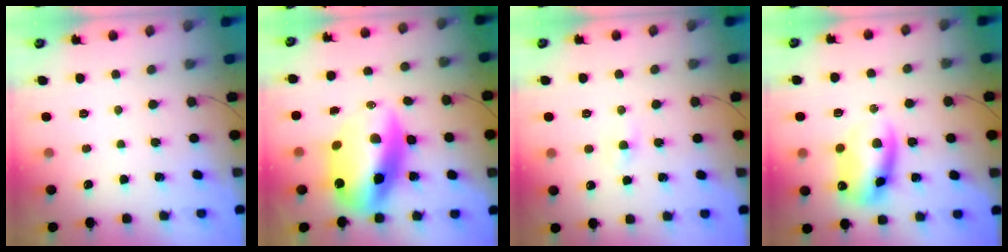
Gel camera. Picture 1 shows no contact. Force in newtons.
{"total": 17.6, "press": 17.1, "slide": 4.3}
{"total": 2.2, "press": 2.1, "slide": 0.8}
{"total": 10.4, "press": 10.2, "slide": 2.3}